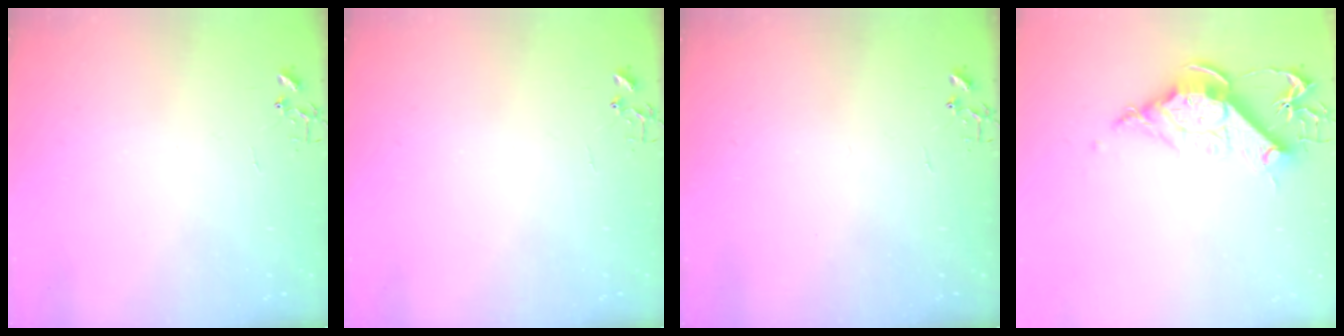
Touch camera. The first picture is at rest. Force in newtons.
{"total": 0.0}
{"total": 0.0}
{"total": 12.9, "press": 12.8, "slide": 1.5}